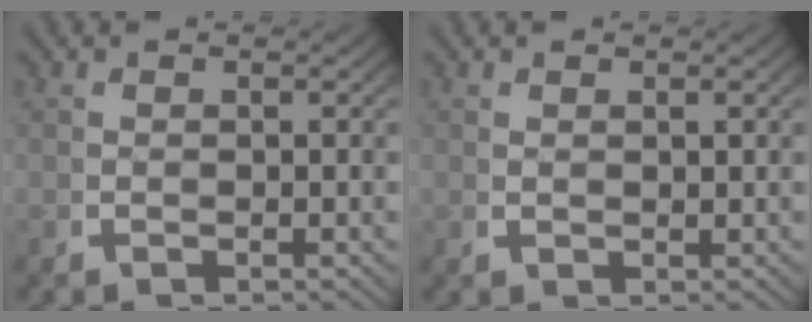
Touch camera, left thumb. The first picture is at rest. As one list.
[{"total": 0.7, "force": [0.6, 0.1, 0.3], "torque": [-0.006, -0.002, 0.018]}]